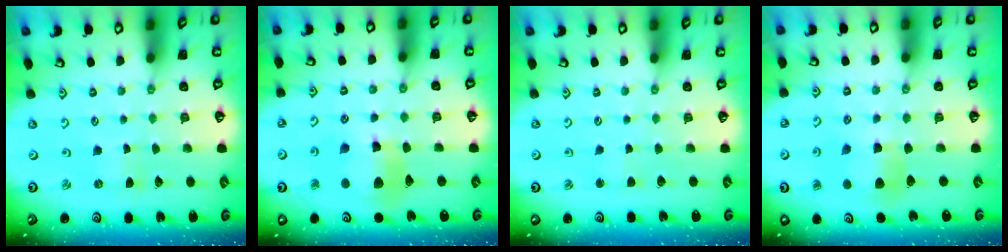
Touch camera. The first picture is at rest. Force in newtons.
{"total": 11.6, "press": 11.5, "slide": 1.5}
{"total": 1.9, "press": 1.9, "slide": 0.3}
{"total": 6.6, "press": 6.6, "slide": 0.8}